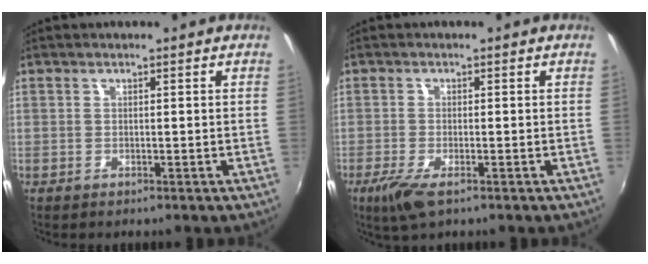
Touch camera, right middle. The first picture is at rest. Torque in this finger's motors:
{"motor_torque": [0.67, -0.46, 0.37, 0.11]}